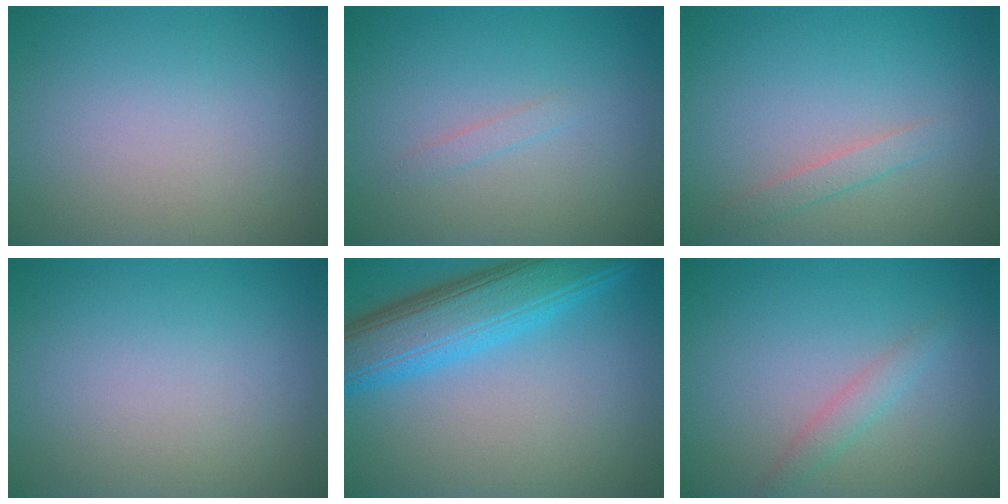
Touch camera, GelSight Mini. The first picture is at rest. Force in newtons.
{"total": 0.8, "press": 0.8, "slide": 0.0}
{"total": 1.3, "press": 1.3, "slide": 0.1}
{"total": 0.0}
{"total": 7.9, "press": 7.9, "slide": 0.3}
{"total": 1.6, "press": 1.6, "slide": 0.0}